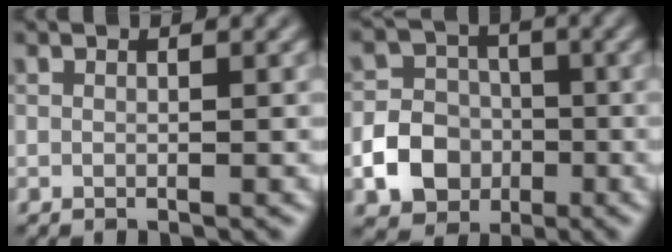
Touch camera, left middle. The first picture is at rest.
{"total": 5.6, "force": [-1.8, 4.7, 2.4], "torque": [-0.026, 0.001, -0.046]}